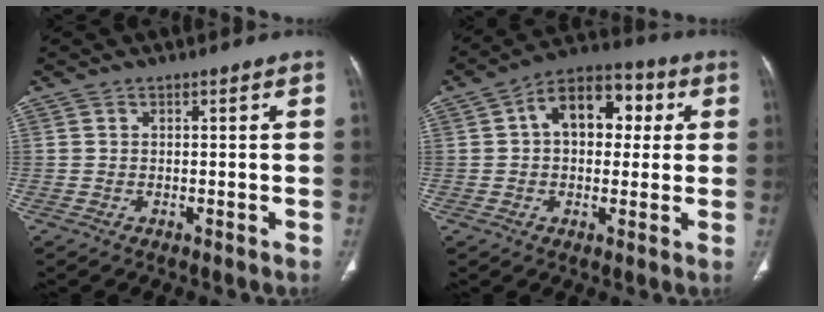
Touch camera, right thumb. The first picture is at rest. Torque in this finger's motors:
{"motor_torque": [0.38, 2.83, 1.24, 0.06, 0.36]}